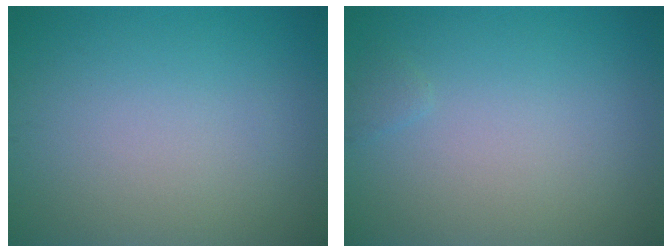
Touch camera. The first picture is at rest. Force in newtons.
{"total": 0.6, "press": 0.6, "slide": 0.1}